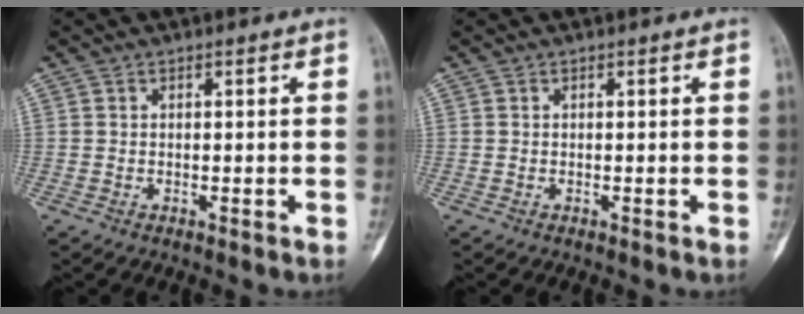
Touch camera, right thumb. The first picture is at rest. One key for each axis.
{"total": 0.0}